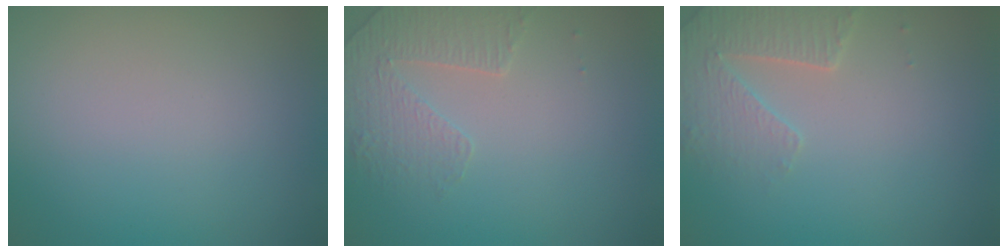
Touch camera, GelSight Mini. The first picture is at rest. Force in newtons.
{"total": 1.8, "press": 1.4, "slide": 1.0}
{"total": 3.2, "press": 3.1, "slide": 0.8}